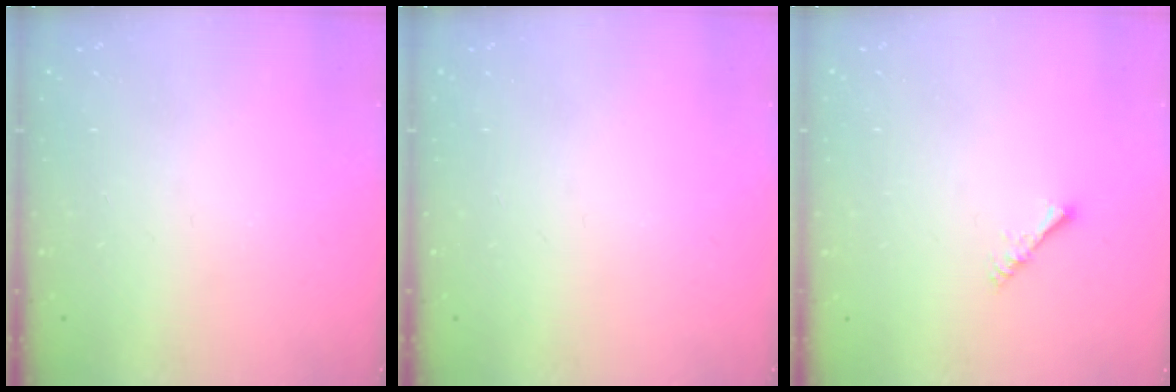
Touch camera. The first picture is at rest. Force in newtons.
{"total": 0.0}
{"total": 1.4, "press": 1.3, "slide": 0.3}